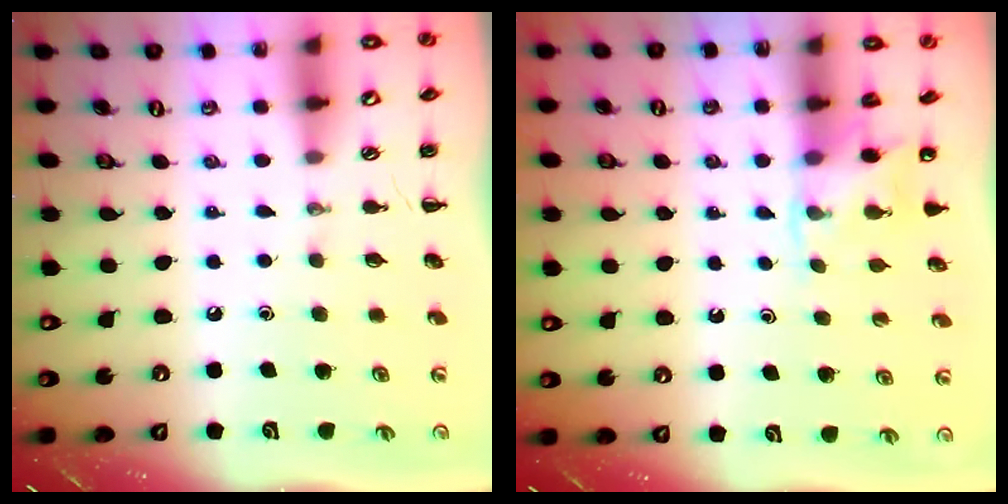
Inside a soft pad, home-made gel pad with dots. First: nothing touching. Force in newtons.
{"total": 5.6, "press": 5.4, "slide": 1.5}